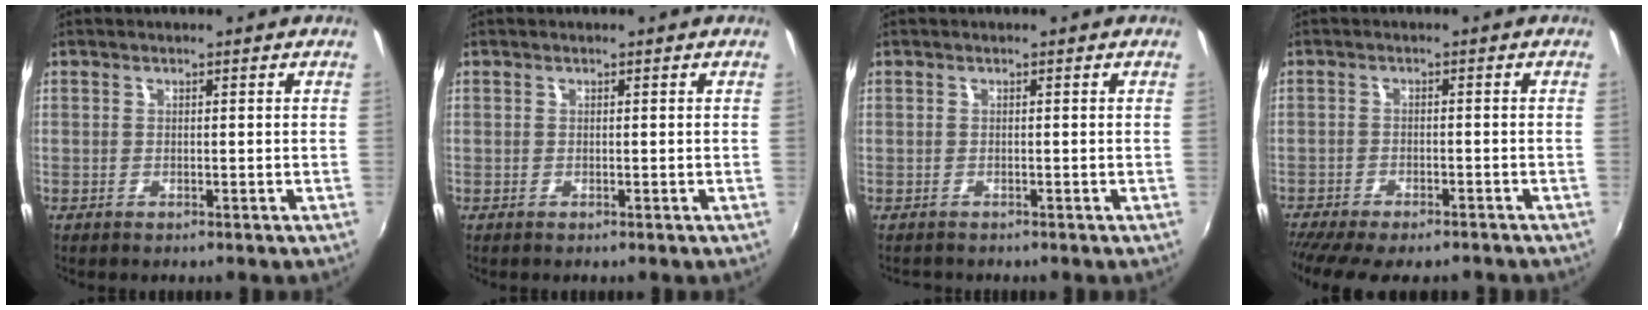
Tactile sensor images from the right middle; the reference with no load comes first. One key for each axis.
{"total": 0.0}
{"total": 0.8, "fx": -0.7, "fy": 0.4, "fz": -0.2, "tx": 0.001, "ty": 0.000, "tz": -0.013}
{"total": 10.0, "fx": -8.5, "fy": 2.2, "fz": 4.8, "tx": -0.111, "ty": -0.039, "tz": -0.137}